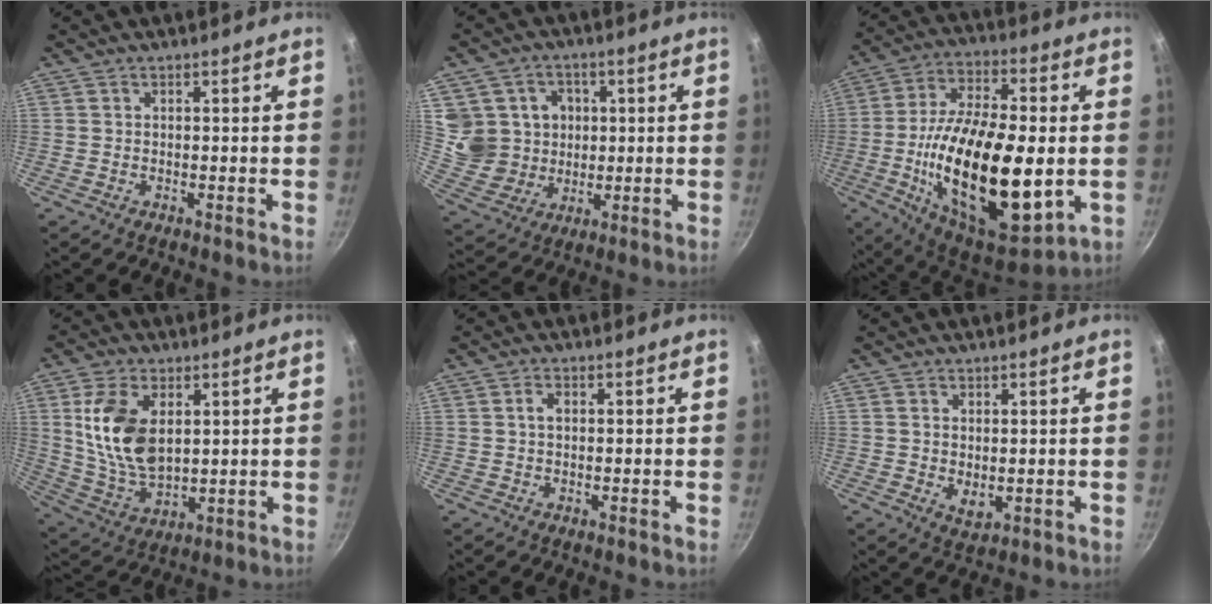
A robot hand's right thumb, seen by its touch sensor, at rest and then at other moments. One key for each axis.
{"total": 11.9, "fx": 1.8, "fy": 11.1, "fz": 3.9, "tx": -0.039, "ty": -0.009, "tz": 0.042}
{"total": 29.6, "fx": -3.5, "fy": 13.6, "fz": 26.1, "tx": -0.451, "ty": 0.003, "tz": -0.052}
{"total": 14.3, "fx": 3.3, "fy": 8.5, "fz": 11.1, "tx": -0.200, "ty": -0.023, "tz": 0.076}
{"total": 1.8, "fx": 0.3, "fy": 1.2, "fz": 1.4, "tx": -0.024, "ty": 0.004, "tz": 0.004}
{"total": 3.4, "fx": 0.3, "fy": 2.1, "fz": 2.6, "tx": -0.043, "ty": -0.009, "tz": 0.010}